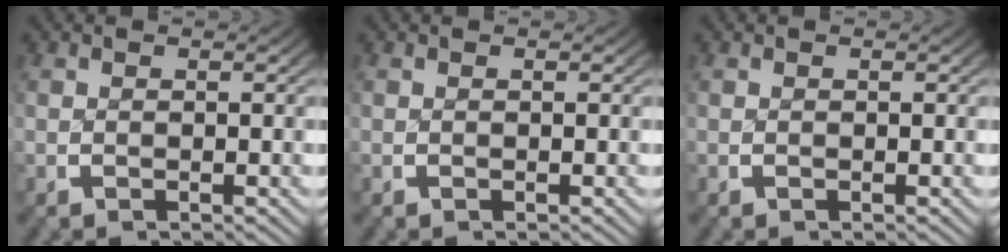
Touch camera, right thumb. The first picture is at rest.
{"total": 0.0}
{"total": 0.0}